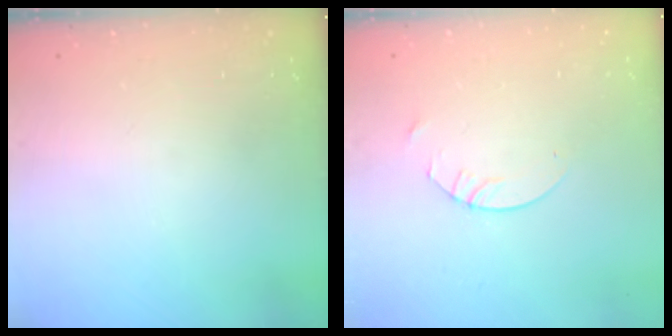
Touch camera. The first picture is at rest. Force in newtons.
{"total": 2.4, "press": 2.4, "slide": 0.1}